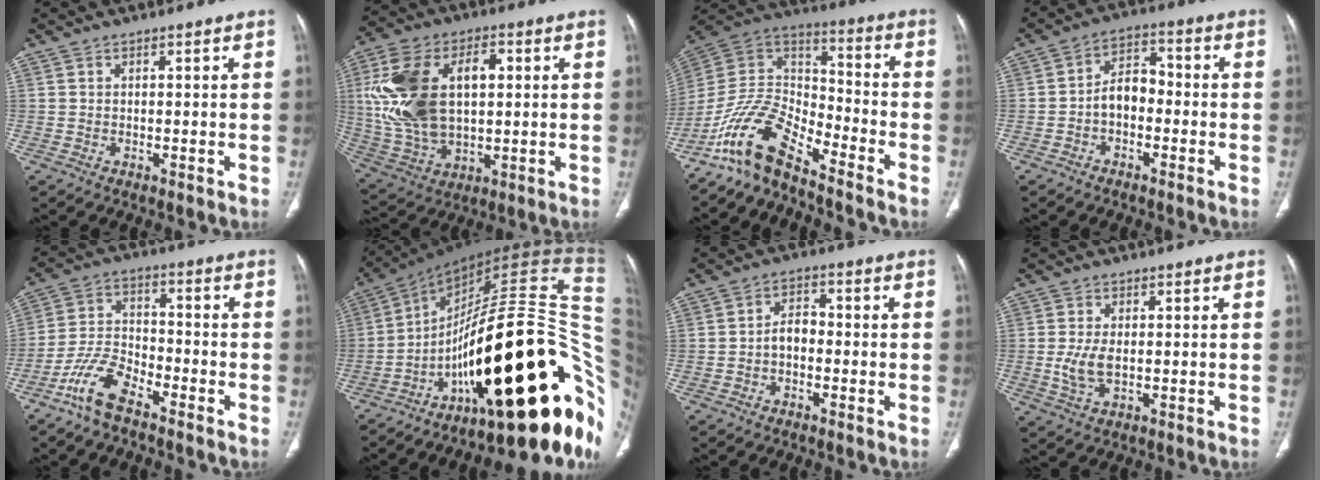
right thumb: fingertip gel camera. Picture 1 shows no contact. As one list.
[{"total": 21.3, "force": [2.8, 12.8, 16.8], "torque": [-0.322, 0.008, 0.060]}, {"total": 13.1, "force": [-10.5, 4.2, 6.4], "torque": [-0.119, 0.090, -0.209]}, {"total": 6.3, "force": [-1.6, 4.2, 4.3], "torque": [-0.056, 0.034, -0.040]}, {"total": 8.8, "force": [-6.4, 3.5, 5.0], "torque": [-0.113, 0.041, -0.133]}, {"total": 45.8, "force": [-8.2, 15.4, 42.3], "torque": [-0.494, 0.078, -0.123]}, {"total": 3.7, "force": [-1.2, 2.4, 2.5], "torque": [-0.035, 0.022, -0.029]}, {"total": 4.3, "force": [-0.2, 2.2, 3.7], "torque": [-0.090, -0.004, 0.001]}]